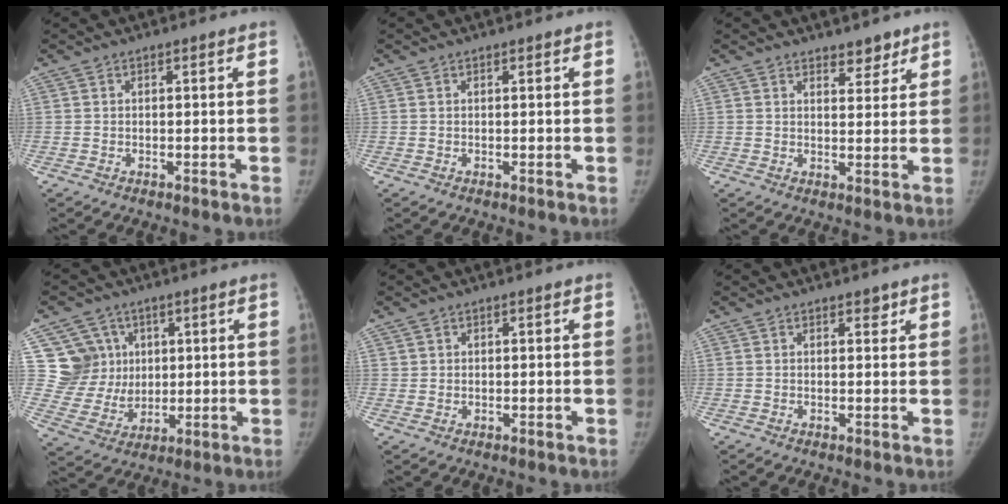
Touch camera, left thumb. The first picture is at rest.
{"total": 0.0}
{"total": 3.6, "force": [2.8, 1.7, 1.4], "torque": [0.002, -0.020, 0.043]}
{"total": 10.8, "force": [3.6, 10.0, 2.3], "torque": [0.002, -0.013, 0.079]}
{"total": 0.9, "force": [0.3, 0.8, 0.0], "torque": [0.014, 0.001, 0.002]}
{"total": 1.1, "force": [0.8, 0.6, 0.5], "torque": [0.004, -0.004, 0.008]}